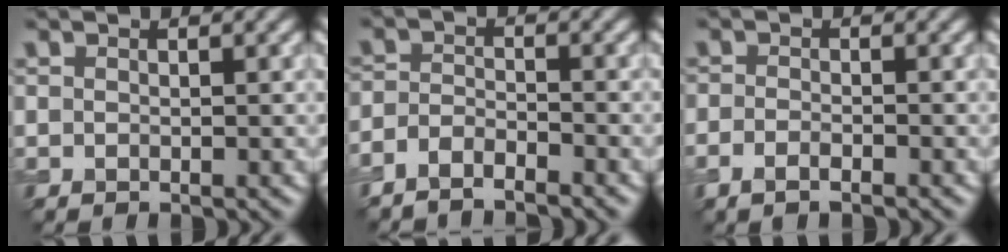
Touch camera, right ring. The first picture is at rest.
{"total": 2.4, "force": [-2.3, 0.4, 0.5], "torque": [-0.009, -0.002, -0.051]}
{"total": 1.2, "force": [-1.0, 0.1, 0.7], "torque": [-0.014, -0.003, -0.022]}